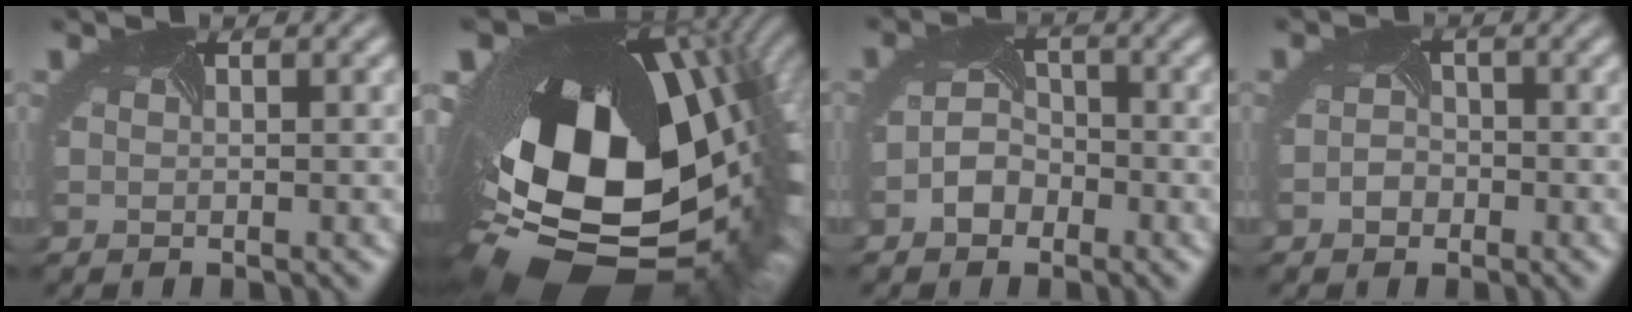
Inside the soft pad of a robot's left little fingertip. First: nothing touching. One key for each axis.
{"total": 20.4, "fx": -2.6, "fy": 13.0, "fz": 15.6, "tx": -0.275, "ty": -0.083, "tz": -0.013}
{"total": 2.6, "fx": -1.6, "fy": 1.9, "fz": 0.9, "tx": -0.020, "ty": 0.002, "tz": -0.031}
{"total": 1.2, "fx": -0.8, "fy": 0.9, "fz": 0.2, "tx": -0.009, "ty": -0.002, "tz": -0.018}